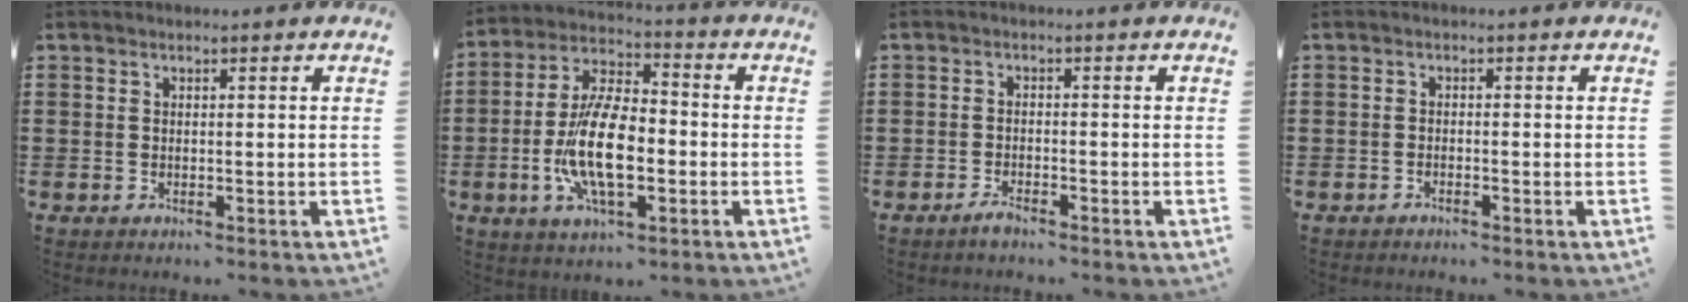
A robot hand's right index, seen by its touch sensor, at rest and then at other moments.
{"total": 12.5, "force": [-2.7, 5.6, 10.8], "torque": [-0.240, -0.007, -0.054]}
{"total": 1.6, "force": [-1.3, 0.3, 0.9], "torque": [-0.017, -0.002, -0.024]}
{"total": 0.7, "force": [-0.6, 0.0, 0.1], "torque": [-0.003, 0.001, -0.013]}